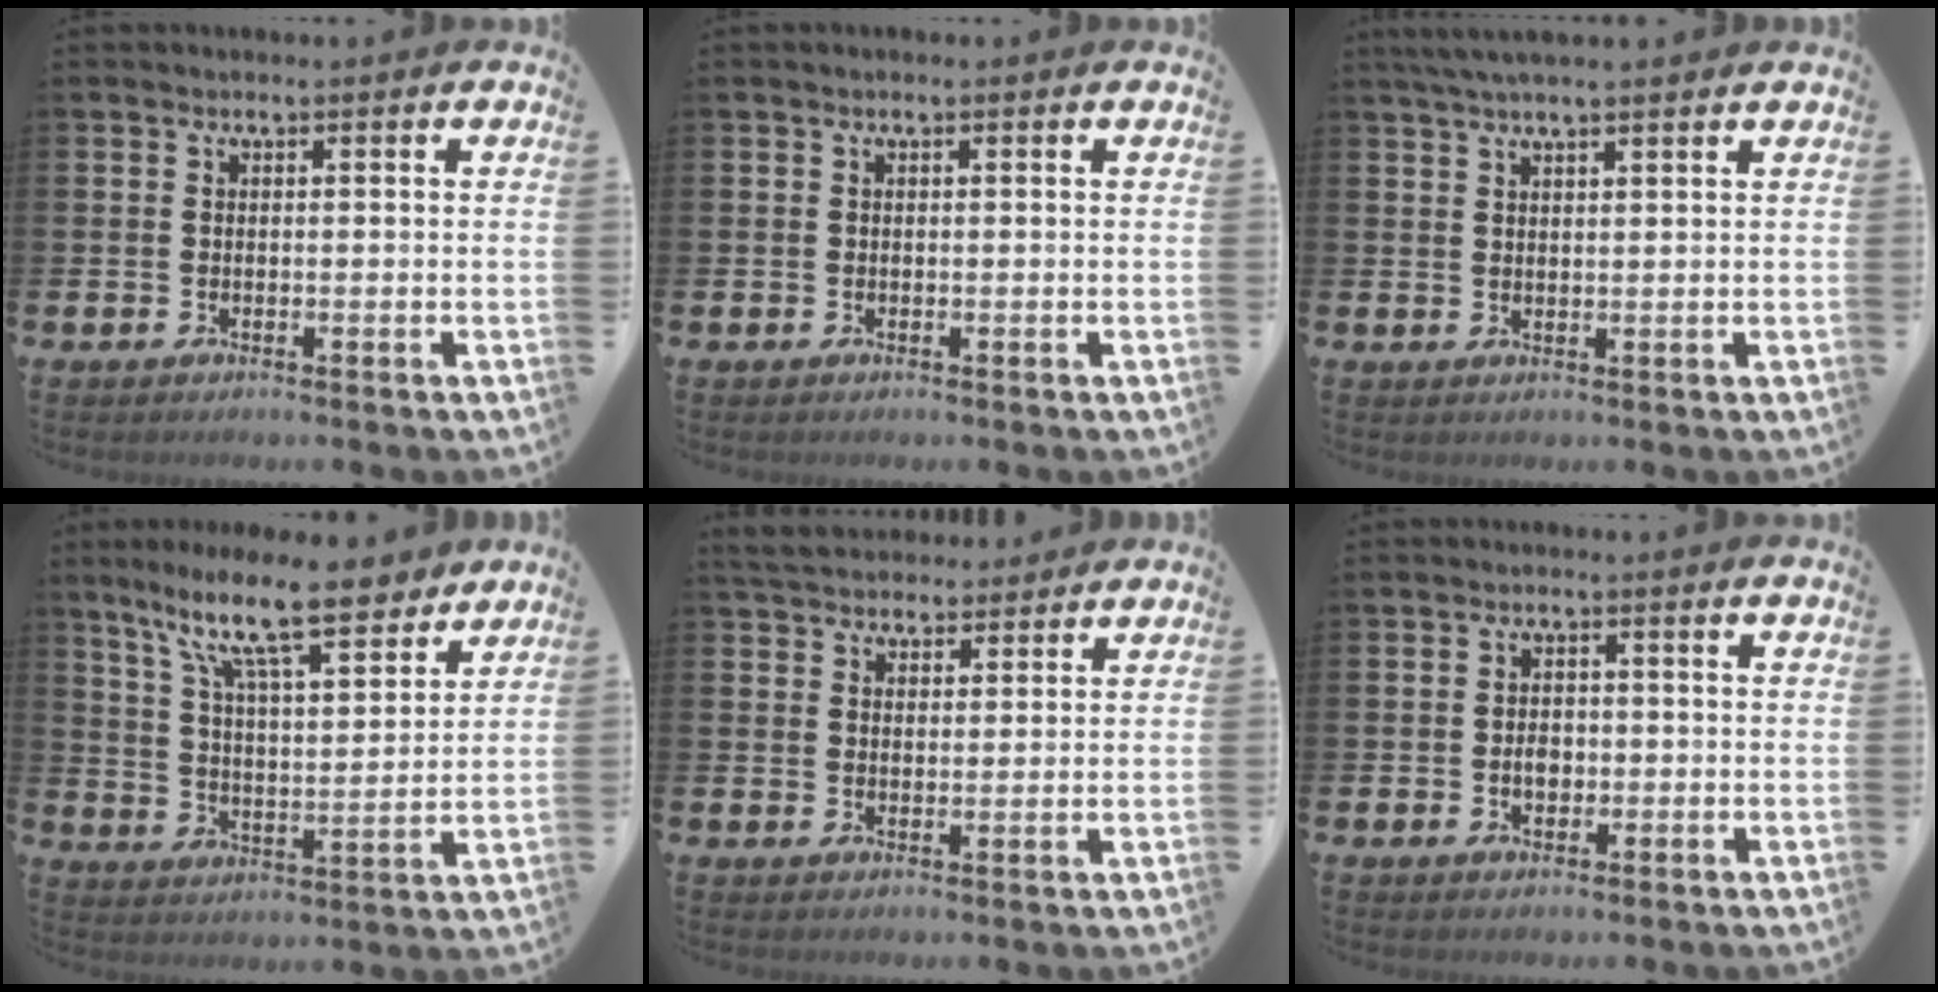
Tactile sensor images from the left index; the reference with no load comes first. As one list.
[{"total": 0.0}, {"total": 3.6, "force": [3.1, 0.3, 1.8], "torque": [-0.038, -0.002, 0.057]}, {"total": 12.9, "force": [10.2, 2.8, 7.4], "torque": [-0.153, -0.056, 0.172]}, {"total": 4.9, "force": [4.8, 1.2, 0.4], "torque": [-0.021, -0.019, 0.087]}, {"total": 2.3, "force": [-0.3, 1.7, 1.5], "torque": [-0.014, -0.002, -0.012]}]